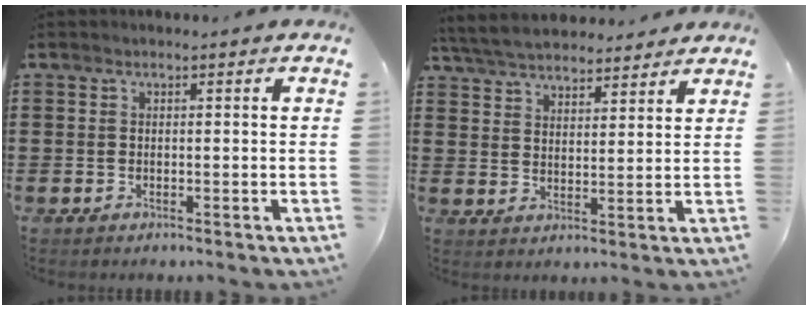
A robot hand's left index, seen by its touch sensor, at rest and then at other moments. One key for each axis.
{"total": 5.6, "fx": 5.3, "fy": 1.2, "fz": 1.3, "tx": -0.047, "ty": -0.015, "tz": 0.097}